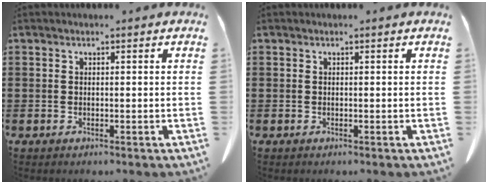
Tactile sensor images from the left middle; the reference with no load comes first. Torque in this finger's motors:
{"motor_torque": [-0.01, 0.01, 0.00, -0.01]}